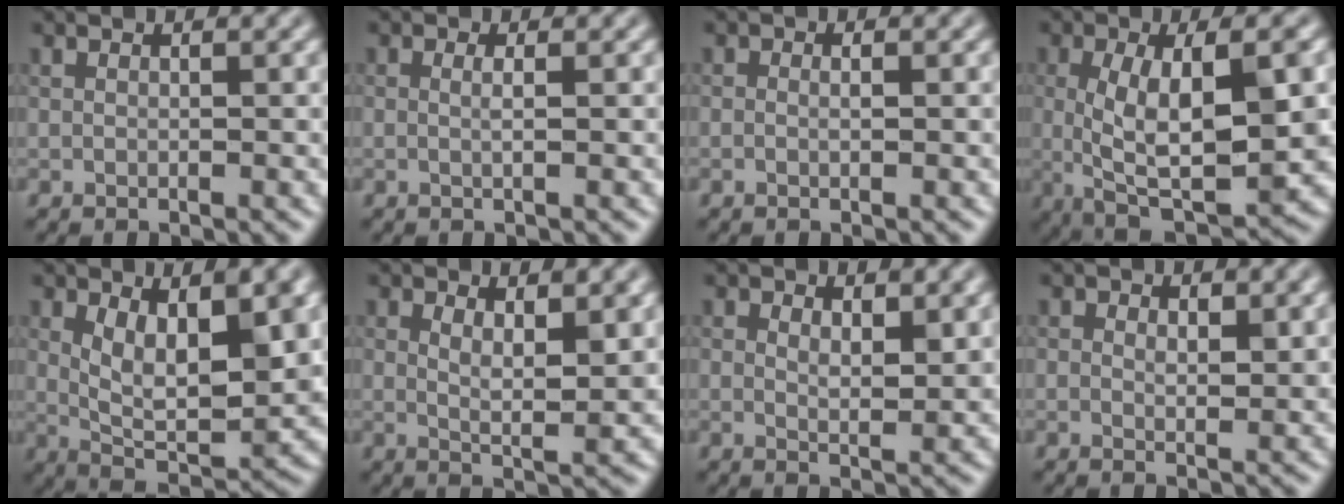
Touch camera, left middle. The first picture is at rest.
{"total": 1.3, "force": [-1.2, -0.6, -0.2], "torque": [-0.001, -0.020, -0.011]}
{"total": 1.0, "force": [-1.0, -0.2, -0.2], "torque": [0.006, -0.013, -0.019]}
{"total": 7.2, "force": [-1.4, 1.6, 6.8], "torque": [-0.136, -0.024, 0.007]}
{"total": 6.6, "force": [0.5, 2.1, 6.2], "torque": [-0.120, -0.023, 0.037]}
{"total": 2.0, "force": [-0.1, -0.2, 2.0], "torque": [-0.057, -0.028, 0.032]}
{"total": 0.8, "force": [0.2, -0.2, 0.7], "torque": [-0.017, -0.013, 0.022]}
{"total": 0.5, "force": [-0.4, -0.3, 0.2], "torque": [0.003, -0.016, 0.006]}